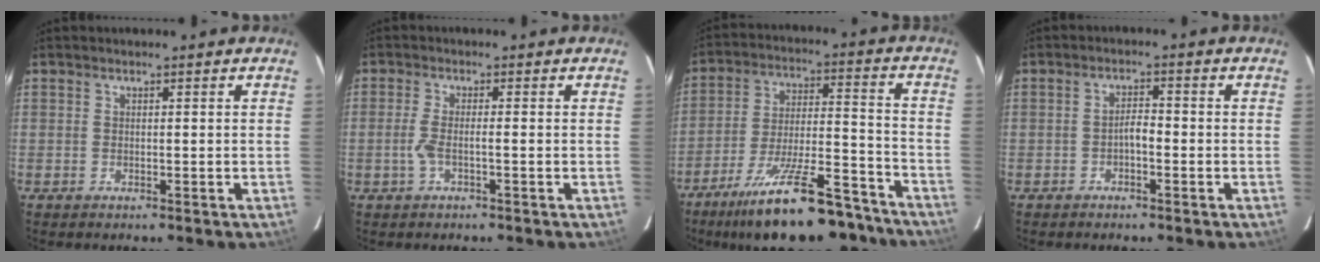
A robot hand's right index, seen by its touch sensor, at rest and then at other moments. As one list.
[{"total": 3.0, "force": [-0.9, 0.7, 2.8], "torque": [-0.066, 0.006, -0.017]}, {"total": 20.1, "force": [-15.3, 3.7, 12.5], "torque": [-0.185, -0.003, -0.253]}, {"total": 2.7, "force": [-0.9, 1.0, 2.3], "torque": [-0.041, 0.008, -0.015]}]